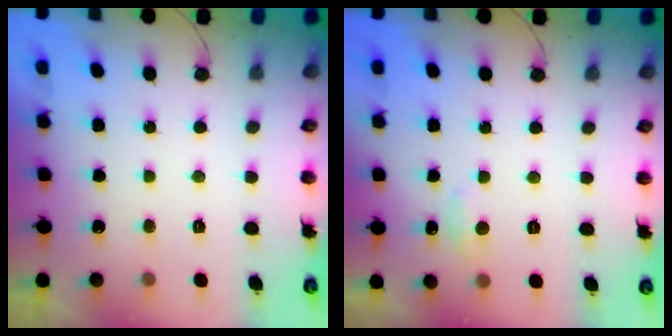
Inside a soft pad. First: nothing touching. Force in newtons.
{"total": 3.0, "press": 3.0, "slide": 0.4}